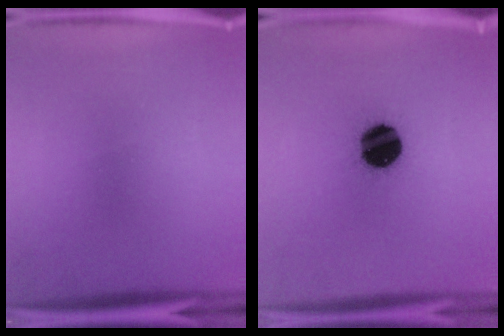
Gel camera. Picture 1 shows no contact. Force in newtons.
{"total": 14.9}